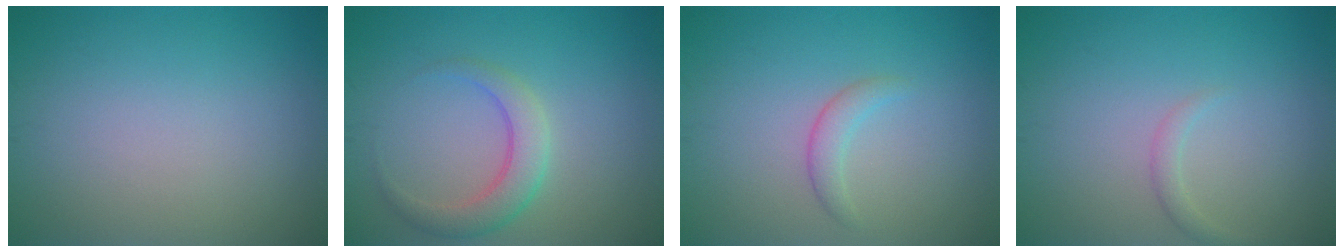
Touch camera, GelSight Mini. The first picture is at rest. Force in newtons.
{"total": 3.1, "press": 3.1, "slide": 0.3}
{"total": 1.6, "press": 1.6, "slide": 0.2}
{"total": 1.0, "press": 1.0, "slide": 0.1}